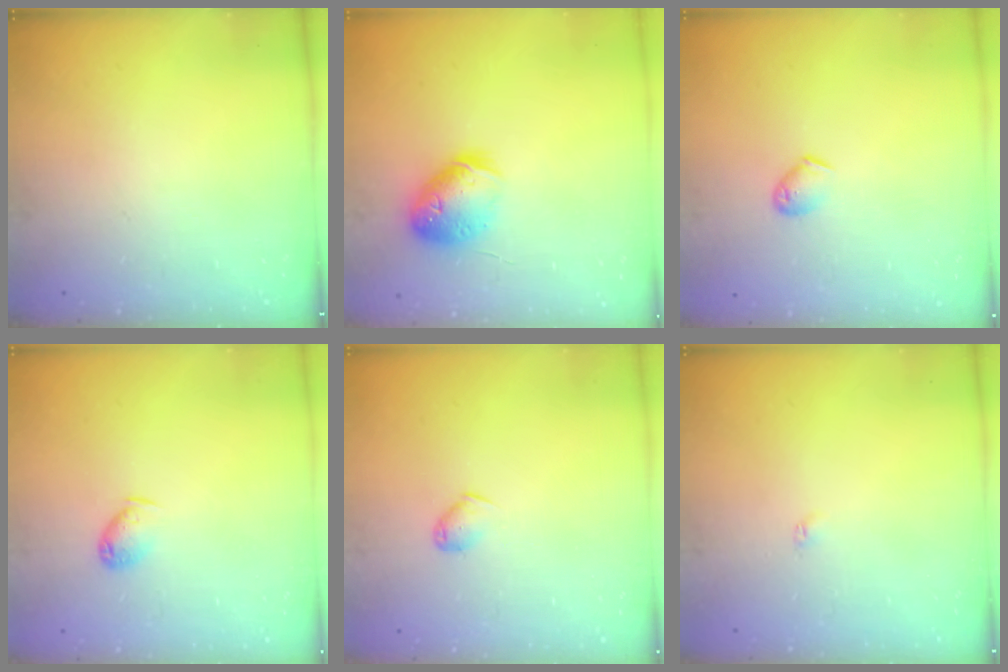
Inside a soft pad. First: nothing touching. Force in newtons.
{"total": 13.9, "press": 13.8, "slide": 2.2}
{"total": 5.0, "press": 4.9, "slide": 0.9}
{"total": 6.2, "press": 6.1, "slide": 1.3}
{"total": 5.6, "press": 5.5, "slide": 0.7}
{"total": 2.0, "press": 1.9, "slide": 0.4}